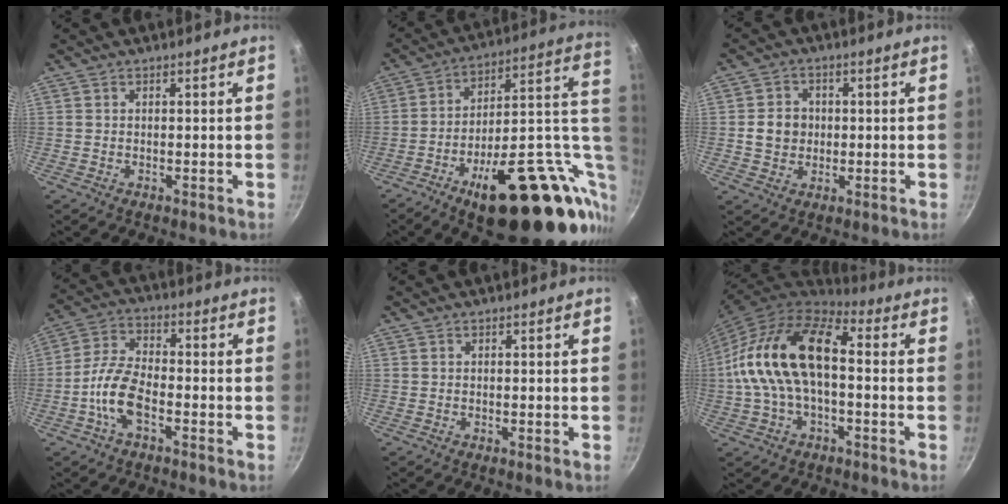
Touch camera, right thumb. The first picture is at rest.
{"total": 30.8, "force": [-6.0, 13.7, 26.9], "torque": [-0.336, 0.019, -0.072]}
{"total": 5.5, "force": [0.1, 4.9, 2.5], "torque": [-0.017, 0.008, -0.001]}
{"total": 8.9, "force": [-3.5, 4.1, 7.1], "torque": [-0.143, 0.031, -0.078]}
{"total": 0.0}
{"total": 18.5, "force": [-0.5, 10.2, 15.5], "torque": [-0.281, 0.041, -0.022]}